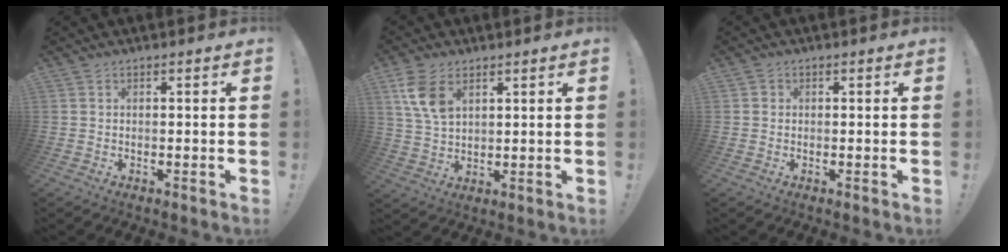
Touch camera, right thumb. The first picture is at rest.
{"total": 9.2, "force": [4.3, 5.4, 6.1], "torque": [-0.116, -0.008, 0.085]}
{"total": 0.8, "force": [0.2, 0.7, 0.1], "torque": [0.005, 0.000, 0.002]}